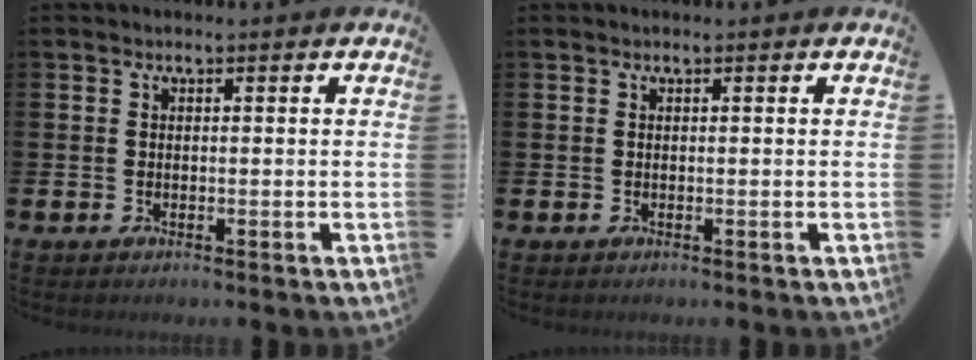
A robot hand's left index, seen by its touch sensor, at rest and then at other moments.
{"total": 0.0}